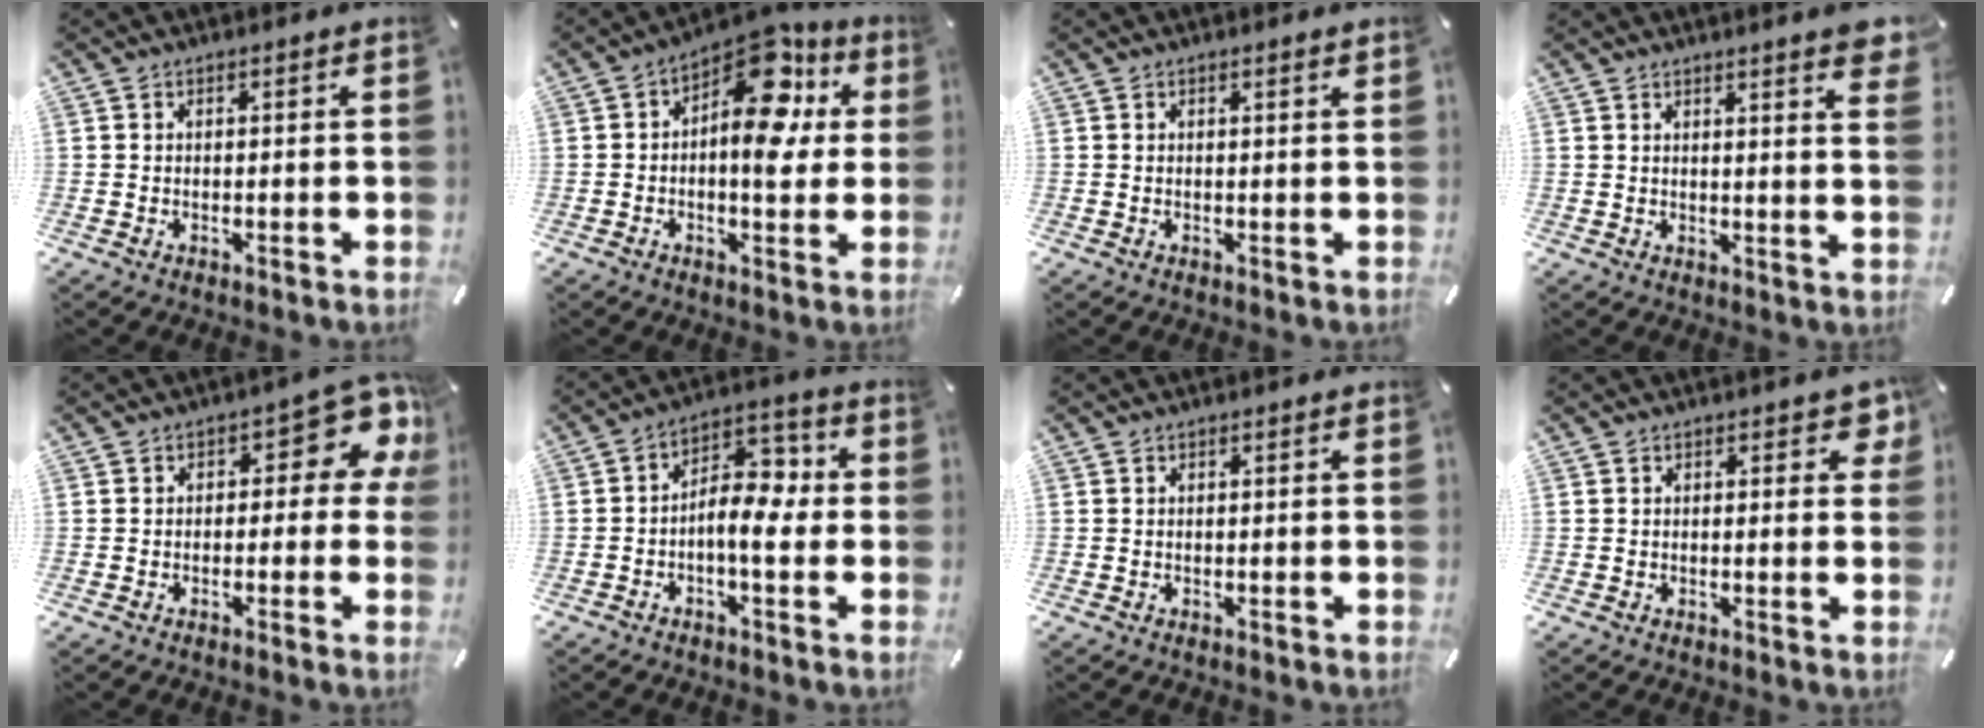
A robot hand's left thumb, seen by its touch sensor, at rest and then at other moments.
{"total": 14.6, "force": [4.8, 7.6, 11.5], "torque": [-0.149, -0.042, 0.081]}
{"total": 0.6, "force": [0.3, -0.1, 0.5], "torque": [-0.006, -0.001, 0.006]}
{"total": 5.1, "force": [3.6, 0.2, 3.6], "torque": [-0.053, -0.024, 0.058]}
{"total": 9.8, "force": [3.7, 4.8, 7.7], "torque": [-0.086, -0.030, 0.060]}
{"total": 9.1, "force": [-2.0, 5.1, 7.3], "torque": [-0.123, 0.000, -0.037]}
{"total": 0.0}
{"total": 3.2, "force": [1.3, 1.6, 2.5], "torque": [-0.021, -0.006, 0.016]}